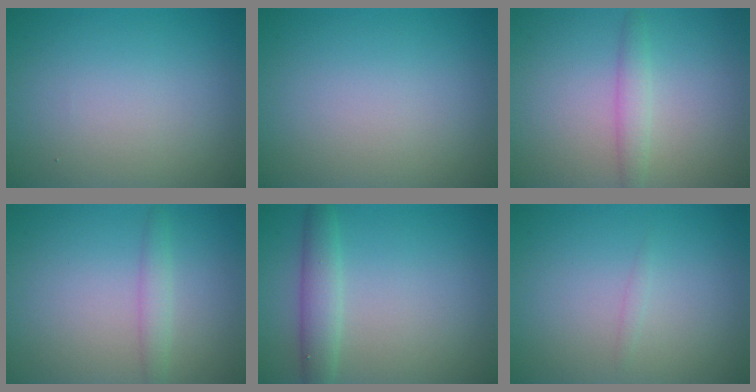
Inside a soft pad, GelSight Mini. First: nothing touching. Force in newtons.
{"total": 0.0}
{"total": 1.8, "press": 1.8, "slide": 0.1}
{"total": 1.6, "press": 1.6, "slide": 0.1}
{"total": 2.8, "press": 2.8, "slide": 0.1}
{"total": 0.6, "press": 0.6, "slide": 0.1}